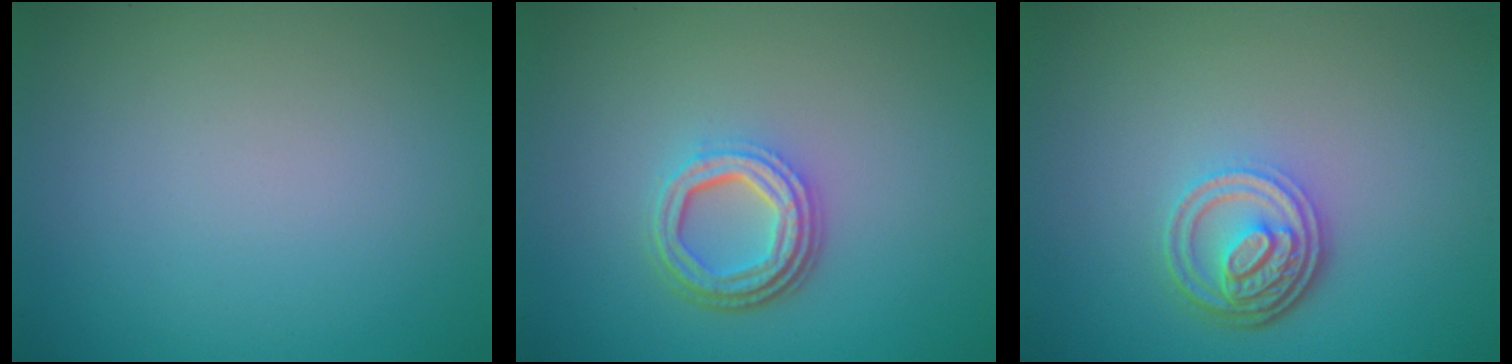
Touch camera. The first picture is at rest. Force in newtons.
{"total": 4.2, "press": 3.2, "slide": 2.7}
{"total": 4.5, "press": 3.3, "slide": 3.0}